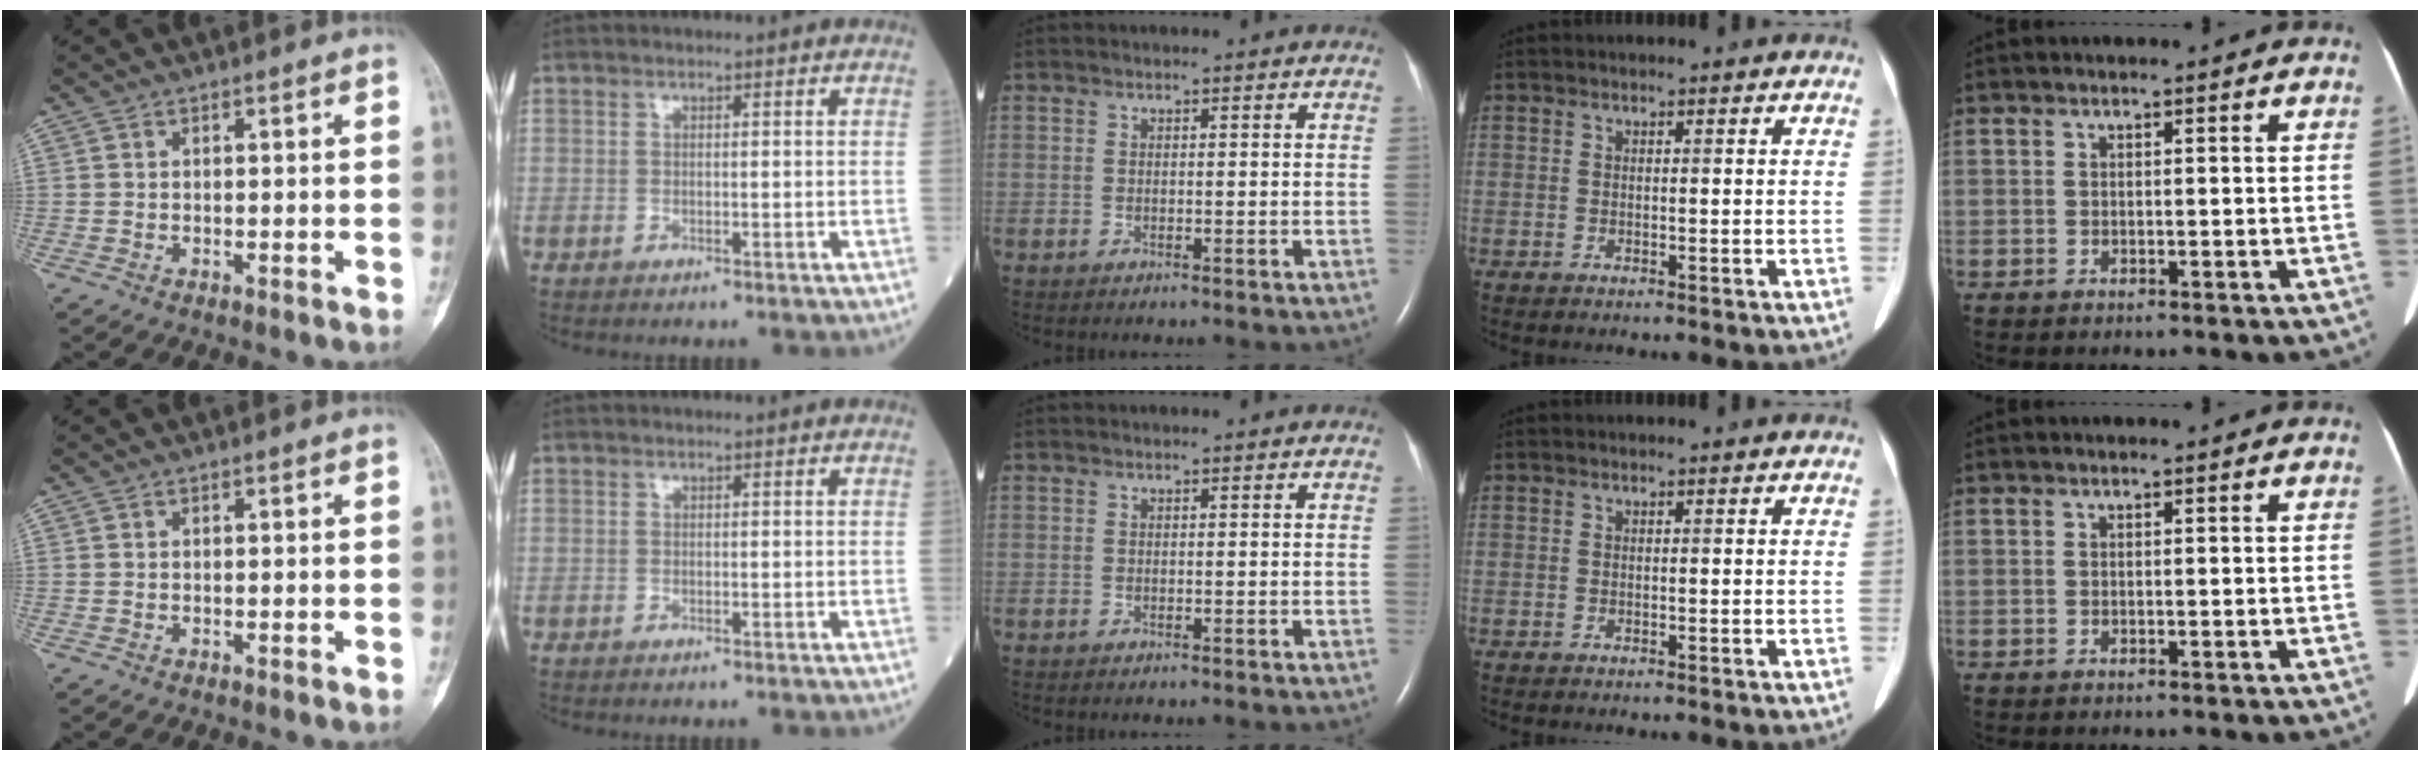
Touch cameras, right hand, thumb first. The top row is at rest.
{}